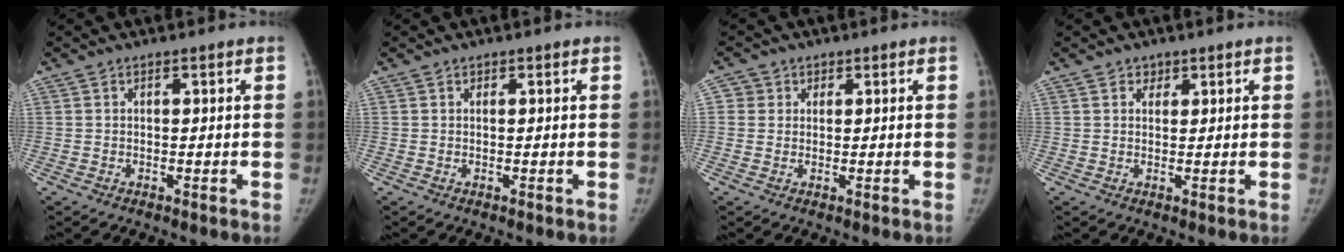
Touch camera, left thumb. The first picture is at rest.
{"total": 0.0}
{"total": 2.3, "force": [0.8, 2.2, 0.0], "torque": [0.015, 0.000, 0.009]}
{"total": 1.7, "force": [1.1, 1.3, 0.3], "torque": [0.012, -0.006, 0.013]}